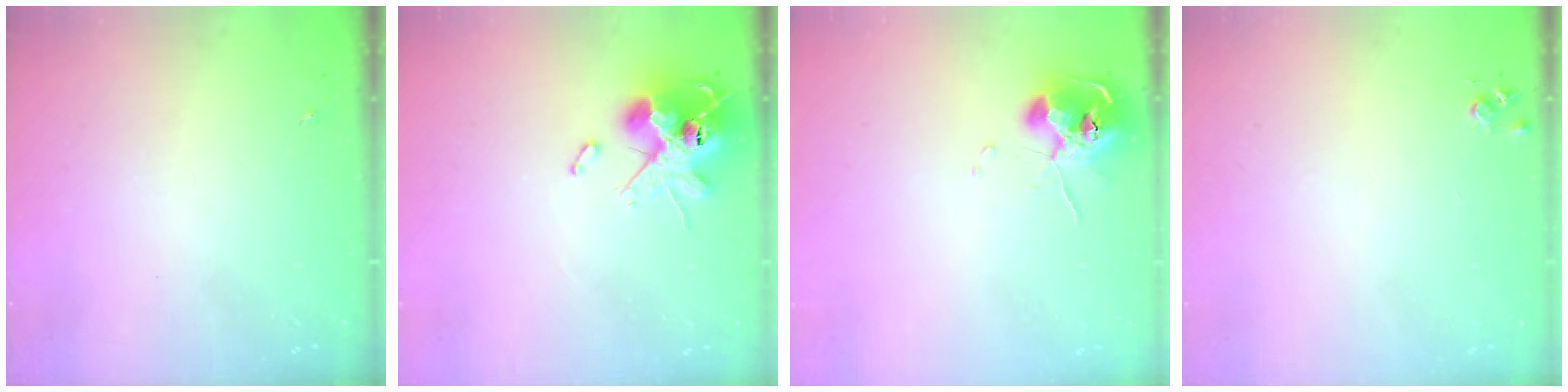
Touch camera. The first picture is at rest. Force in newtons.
{"total": 13.9, "press": 13.8, "slide": 1.3}
{"total": 10.1, "press": 9.9, "slide": 1.5}
{"total": 4.4, "press": 4.4, "slide": 0.5}